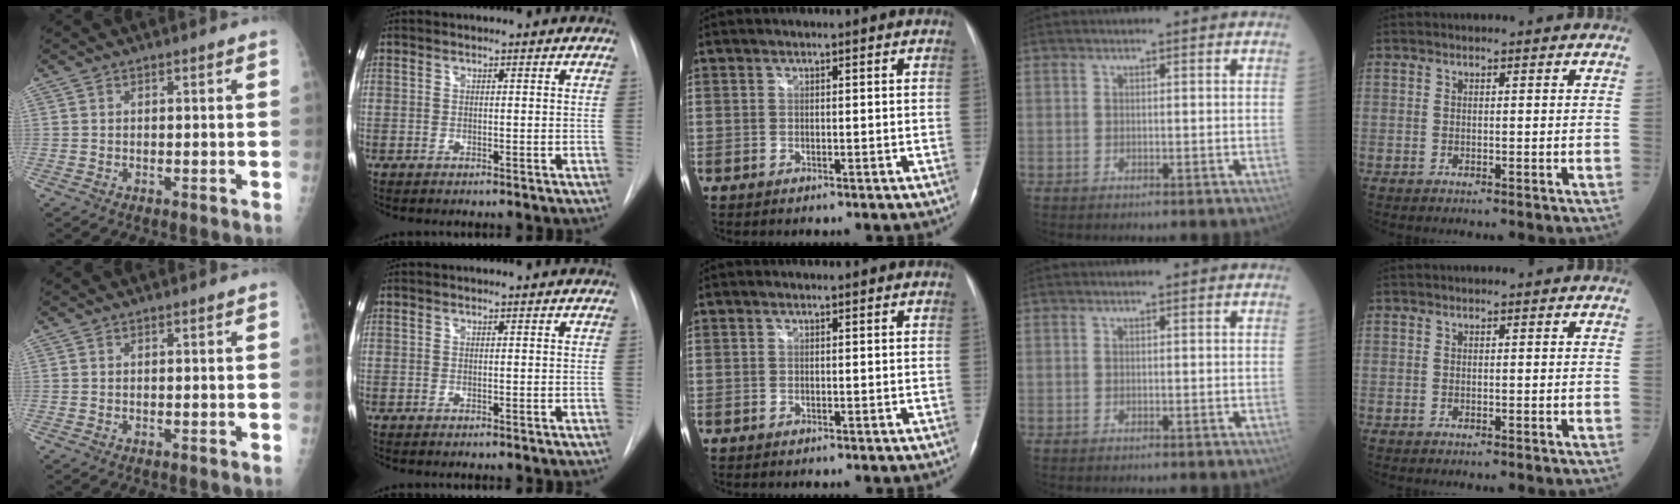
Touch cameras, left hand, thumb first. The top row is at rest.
{}